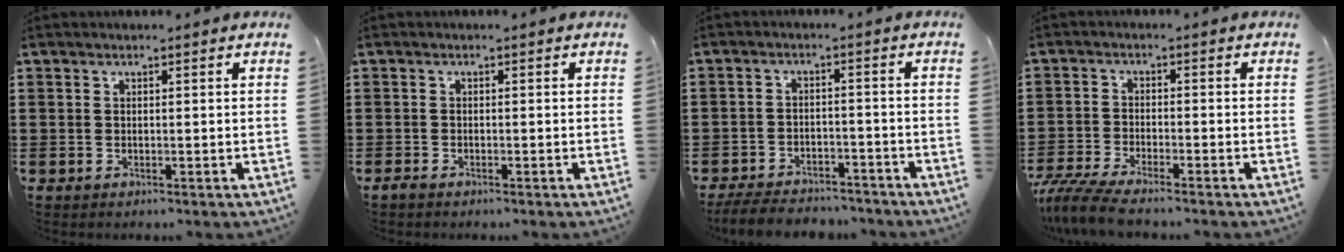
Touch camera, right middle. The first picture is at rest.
{"total": 1.0, "force": [-0.9, 0.3, 0.4], "torque": [-0.017, -0.004, -0.020]}
{"total": 5.2, "force": [-5.1, 1.1, 0.6], "torque": [-0.020, 0.009, -0.106]}
{"total": 5.3, "force": [-4.9, 0.4, 2.0], "torque": [-0.060, -0.013, -0.100]}